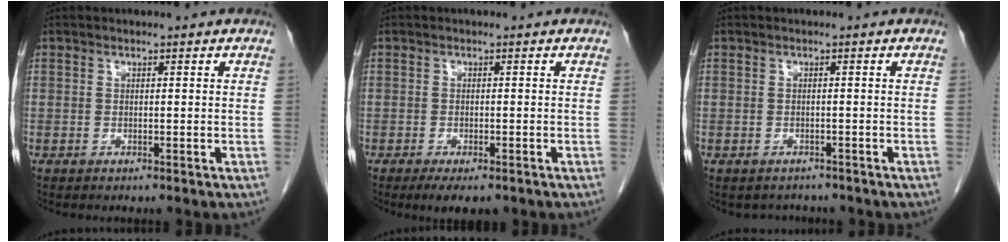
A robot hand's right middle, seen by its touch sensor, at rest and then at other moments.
{"total": 4.3, "force": [-3.0, 1.4, 2.7], "torque": [-0.035, -0.006, -0.043]}
{"total": 2.5, "force": [-2.2, 1.3, 0.0], "torque": [-0.003, 0.002, -0.031]}